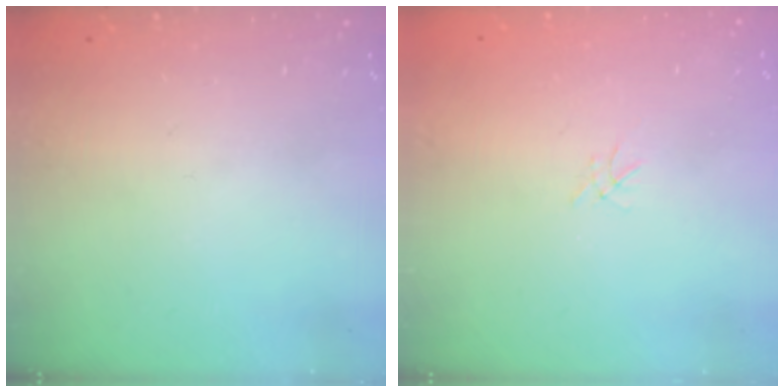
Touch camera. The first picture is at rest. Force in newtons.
{"total": 0.0}